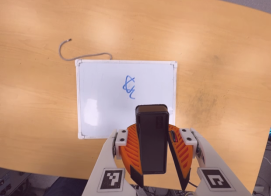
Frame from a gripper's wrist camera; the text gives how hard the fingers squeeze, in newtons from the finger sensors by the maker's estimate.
{"total": 9.0, "left": 9.1, "right": 8.9}